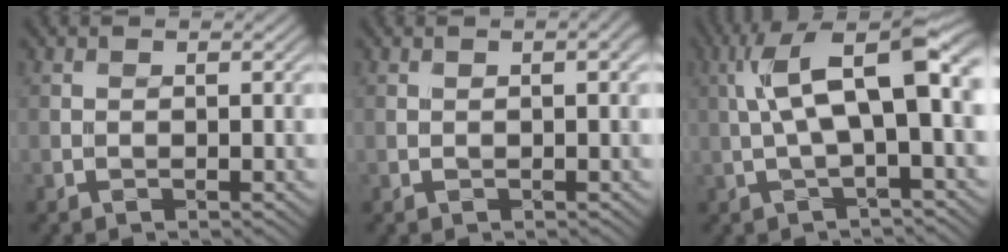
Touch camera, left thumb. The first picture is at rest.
{"total": 2.1, "force": [0.4, 0.7, 1.9], "torque": [-0.029, 0.004, 0.008]}
{"total": 10.5, "force": [1.7, 3.1, 9.9], "torque": [-0.187, 0.017, 0.025]}